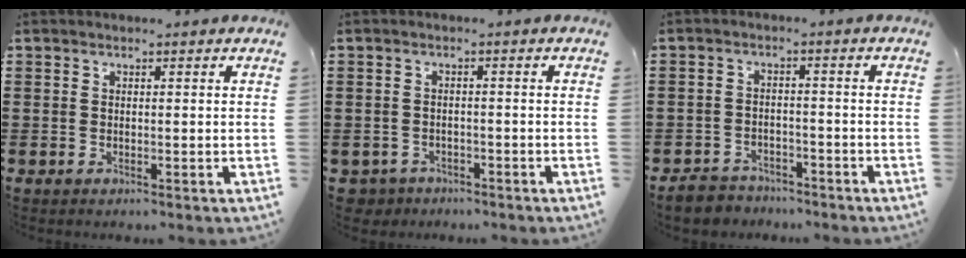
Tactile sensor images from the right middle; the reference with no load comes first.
{"total": 2.1, "force": [-1.9, 0.9, -0.2], "torque": [-0.005, 0.001, -0.044]}
{"total": 3.7, "force": [-3.5, 1.1, 0.0], "torque": [-0.014, 0.003, -0.077]}